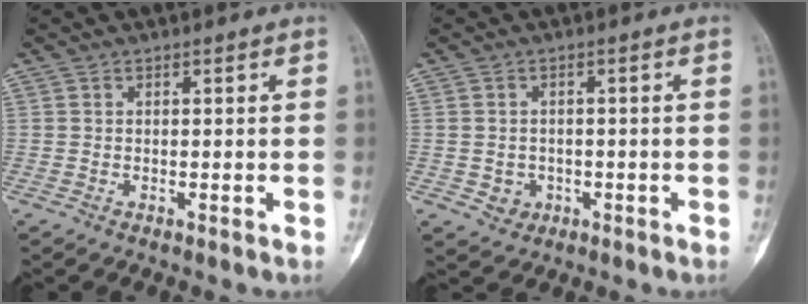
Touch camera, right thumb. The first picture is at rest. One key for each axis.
{"total": 2.9, "fx": -0.7, "fy": 2.6, "fz": 0.9, "tx": 0.000, "ty": 0.006, "tz": -0.004}